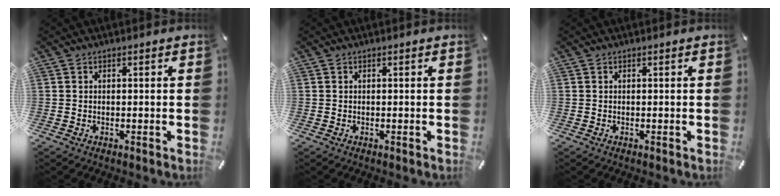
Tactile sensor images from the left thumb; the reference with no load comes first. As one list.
[{"total": 0.0}, {"total": 0.0}]